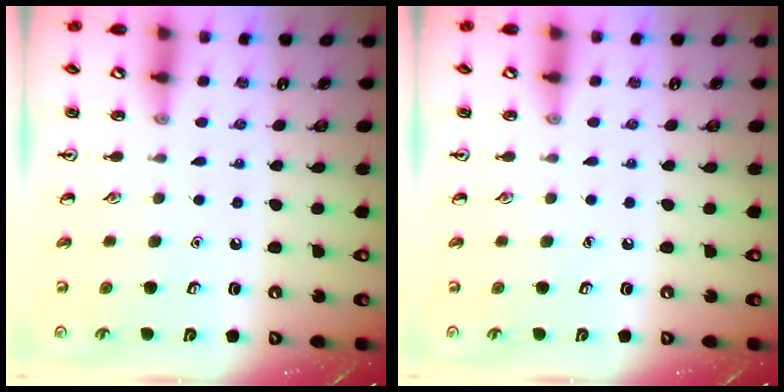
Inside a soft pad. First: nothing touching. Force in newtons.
{"total": 0.0}